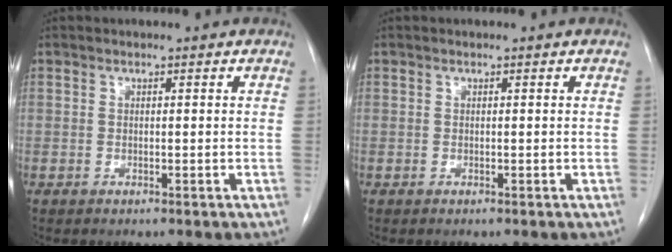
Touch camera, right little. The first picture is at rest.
{"total": 0.0}